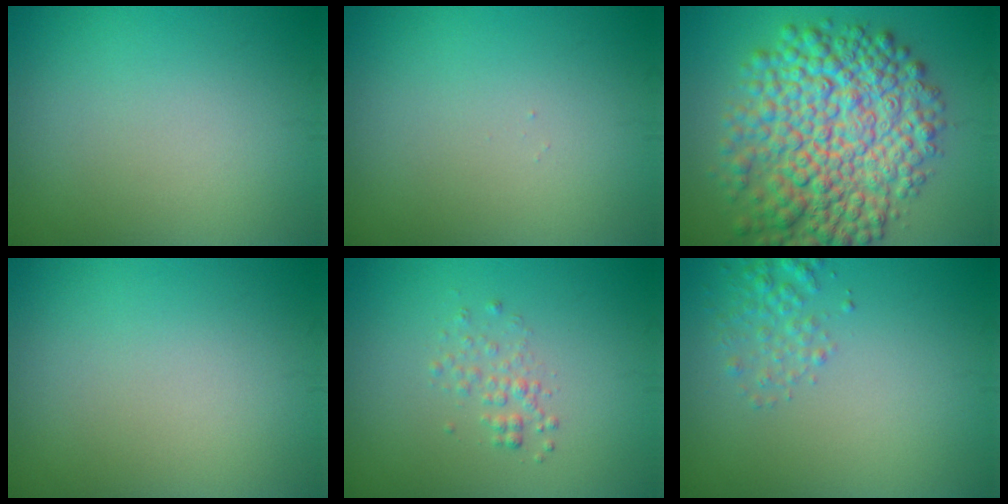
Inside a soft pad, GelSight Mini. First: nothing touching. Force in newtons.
{"total": 0.0}
{"total": 11.9, "press": 11.9, "slide": 0.2}
{"total": 0.0}
{"total": 1.4, "press": 1.4, "slide": 0.1}
{"total": 1.8, "press": 1.8, "slide": 0.1}